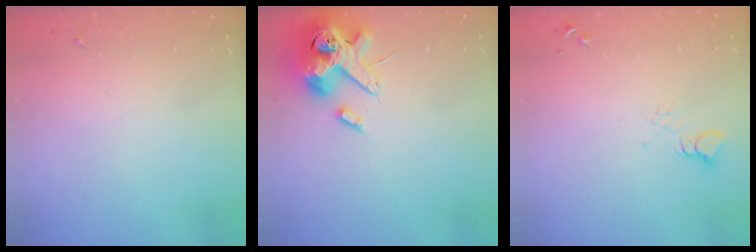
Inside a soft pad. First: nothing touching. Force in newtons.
{"total": 15.3, "press": 15.1, "slide": 2.6}
{"total": 4.0, "press": 3.9, "slide": 0.3}